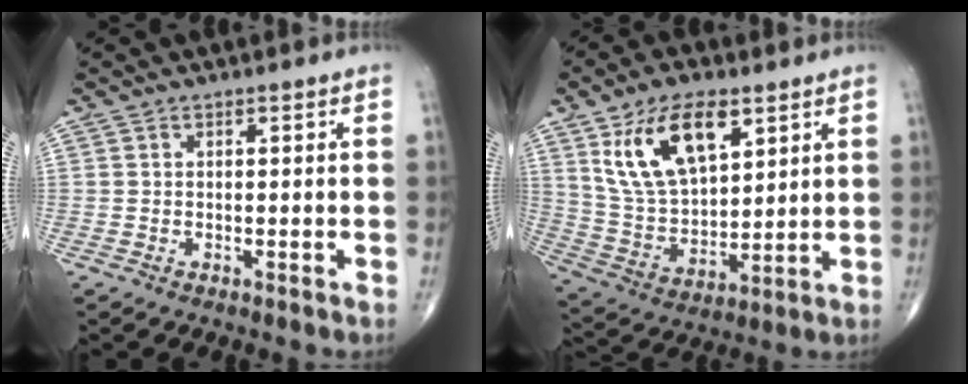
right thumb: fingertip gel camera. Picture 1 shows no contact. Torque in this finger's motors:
{"motor_torque": [-0.16, 3.24, 0.60, 0.58, 0.27]}